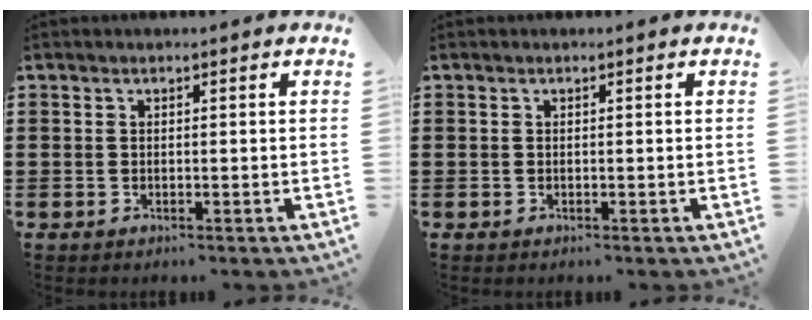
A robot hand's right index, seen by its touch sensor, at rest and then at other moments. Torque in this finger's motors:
{"motor_torque": [0.00, 0.00, 0.00, -0.01]}